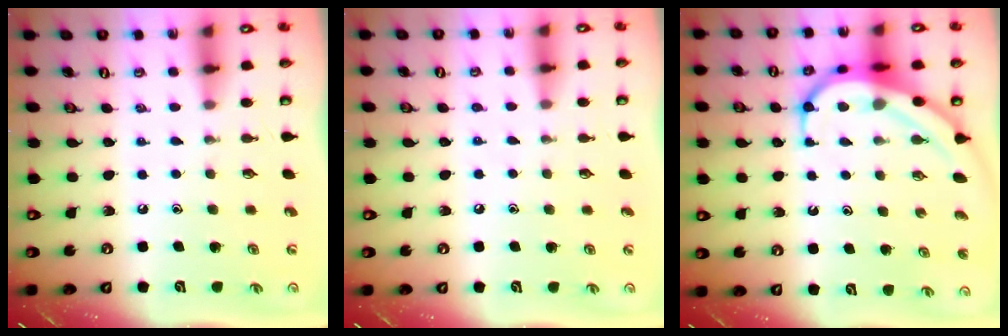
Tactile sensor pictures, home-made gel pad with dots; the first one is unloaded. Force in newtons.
{"total": 2.3, "press": 2.3, "slide": 0.3}
{"total": 8.8, "press": 8.8, "slide": 0.6}